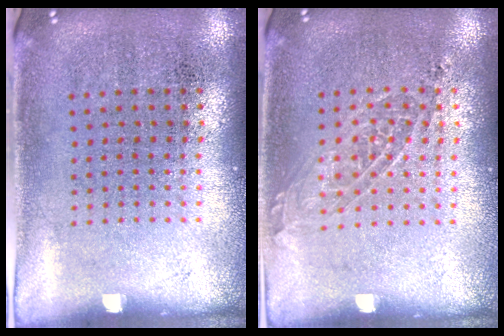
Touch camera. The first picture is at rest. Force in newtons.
{"total": 1.2, "press": 1.1, "slide": 0.5}